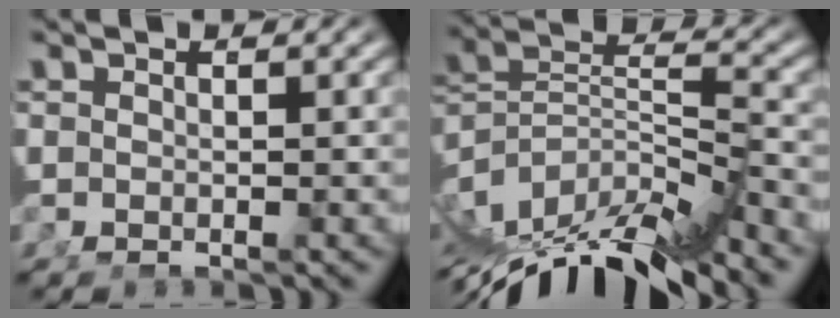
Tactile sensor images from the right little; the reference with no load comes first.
{"total": 11.0, "force": [-5.6, 5.7, 7.4], "torque": [-0.139, -0.036, -0.076]}